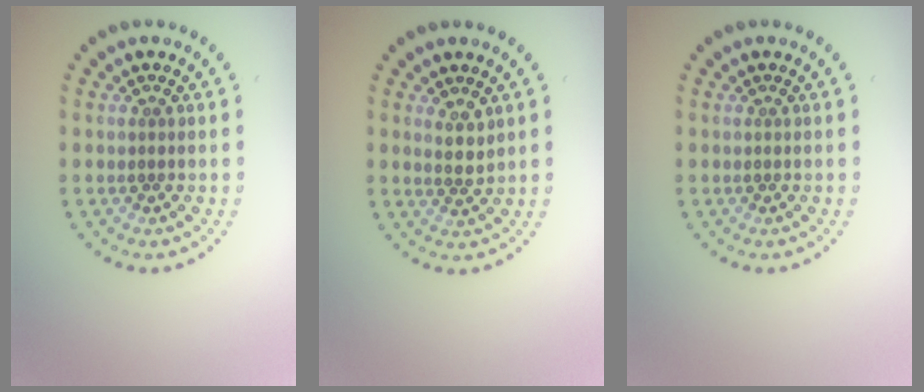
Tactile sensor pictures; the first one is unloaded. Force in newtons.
{"total": 1.6, "press": 1.4, "slide": 0.9}
{"total": 0.0}